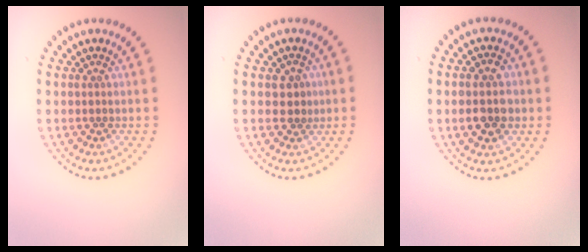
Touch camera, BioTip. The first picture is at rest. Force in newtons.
{"total": 1.8, "press": 1.7, "slide": 0.6}
{"total": 3.7, "press": 3.6, "slide": 0.3}